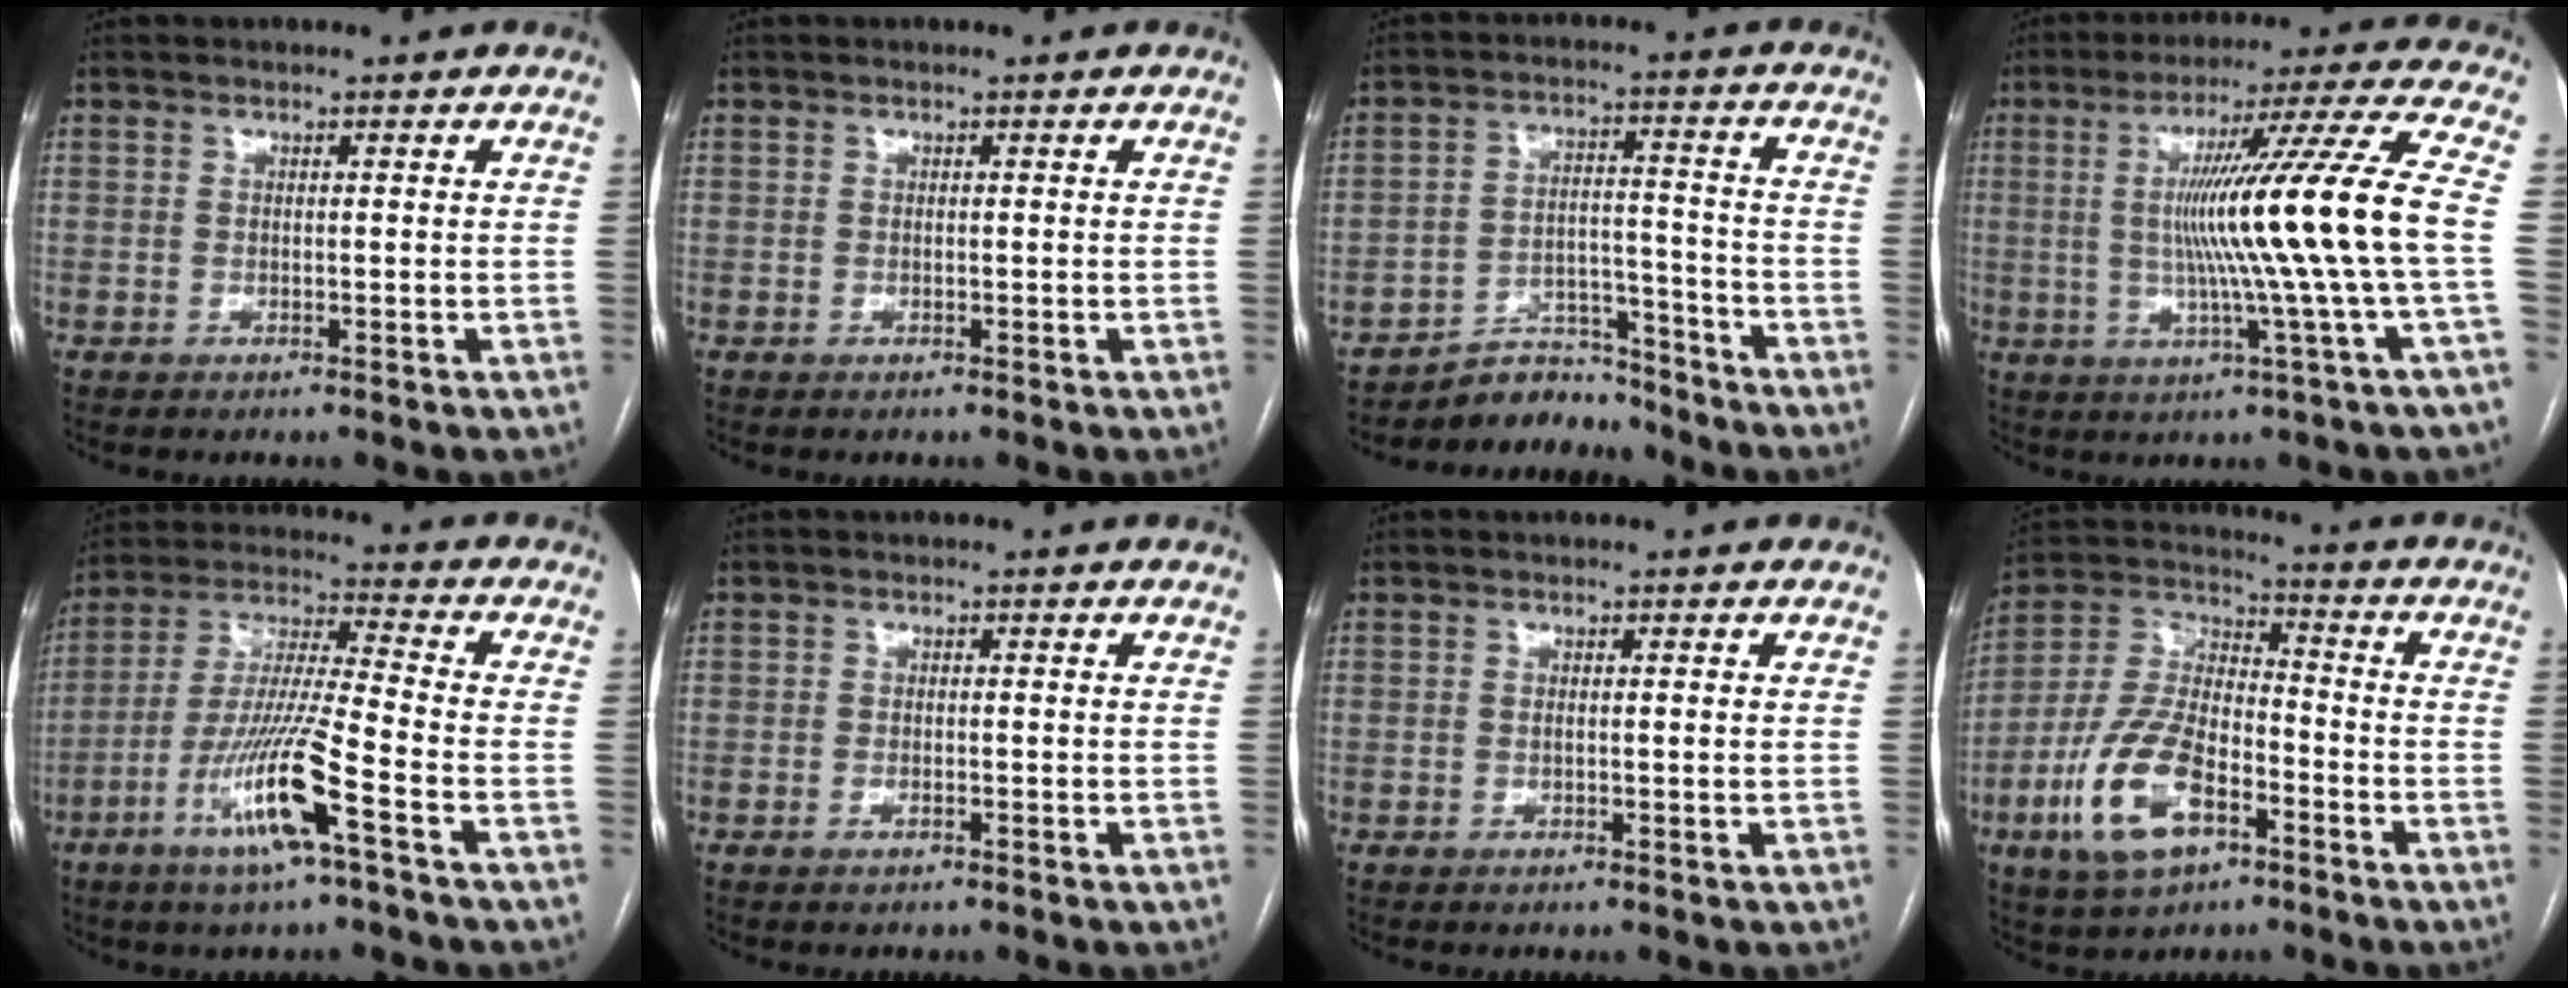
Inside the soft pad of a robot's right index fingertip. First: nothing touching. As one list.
[{"total": 0.0}, {"total": 7.4, "force": [-7.1, 2.3, -0.2], "torque": [0.012, 0.035, -0.116]}, {"total": 16.8, "force": [-0.3, -2.7, 16.5], "torque": [-0.260, 0.001, -0.013]}, {"total": 13.4, "force": [-6.2, -0.3, 11.8], "torque": [-0.240, -0.015, -0.120]}, {"total": 0.7, "force": [-0.4, 0.3, 0.5], "torque": [-0.010, 0.000, -0.005]}, {"total": 0.7, "force": [0.0, 0.1, 0.7], "torque": [-0.016, -0.002, 0.003]}, {"total": 15.2, "force": [-6.7, 7.1, 11.6], "torque": [-0.255, 0.009, -0.120]}]